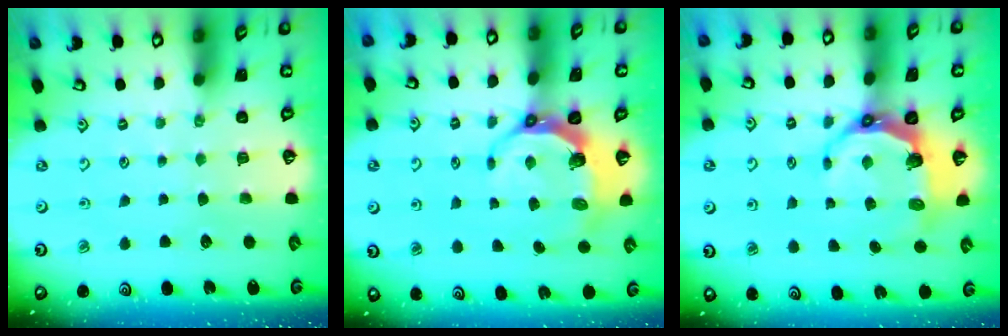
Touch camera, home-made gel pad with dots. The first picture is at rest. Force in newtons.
{"total": 7.0, "press": 5.5, "slide": 4.3}
{"total": 7.3, "press": 5.9, "slide": 4.3}